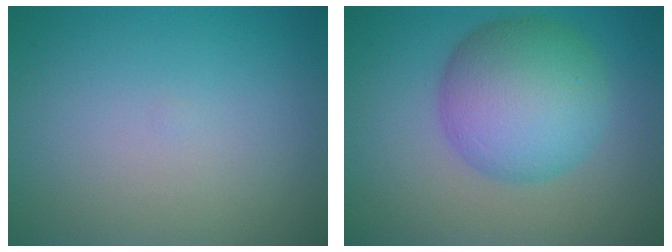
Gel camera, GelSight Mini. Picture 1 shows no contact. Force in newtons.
{"total": 8.0, "press": 8.0, "slide": 0.2}